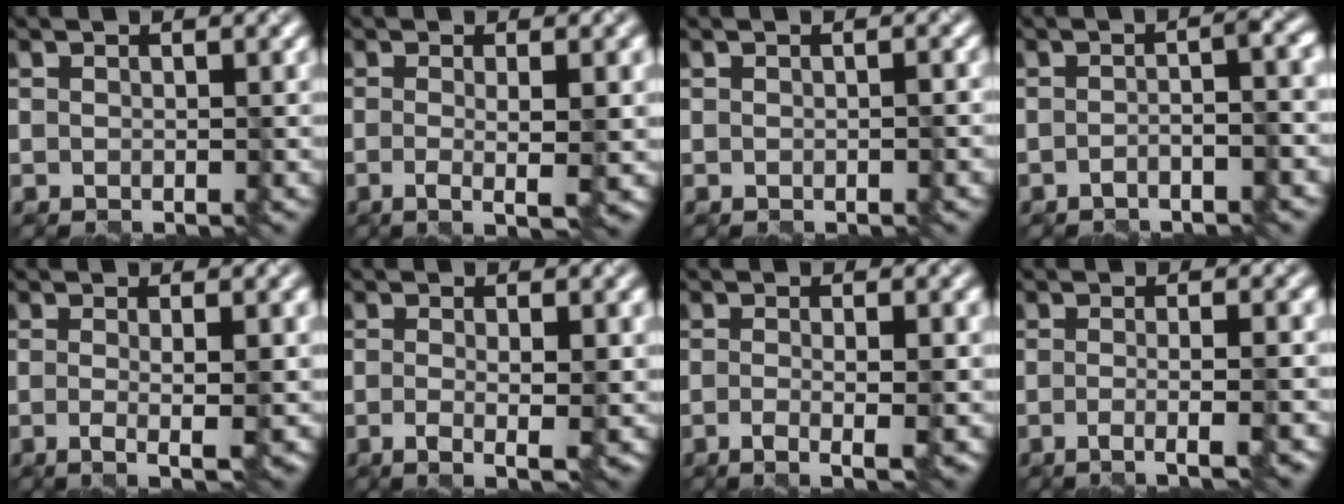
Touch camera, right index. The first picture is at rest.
{"total": 4.2, "force": [-0.3, 1.1, 4.1], "torque": [-0.058, -0.001, -0.005]}
{"total": 0.7, "force": [-0.1, 0.1, 0.7], "torque": [-0.008, 0.001, -0.002]}
{"total": 4.0, "force": [-1.6, 1.1, 3.5], "torque": [-0.036, 0.007, -0.026]}
{"total": 3.8, "force": [-0.3, 1.0, 3.6], "torque": [-0.049, 0.000, -0.004]}
{"total": 3.6, "force": [-0.4, 1.0, 3.4], "torque": [-0.054, -0.005, -0.007]}
{"total": 3.8, "force": [-0.8, 1.1, 3.5], "torque": [-0.054, -0.006, -0.012]}
{"total": 4.9, "force": [-1.2, 1.5, 4.5], "torque": [-0.048, -0.002, -0.024]}